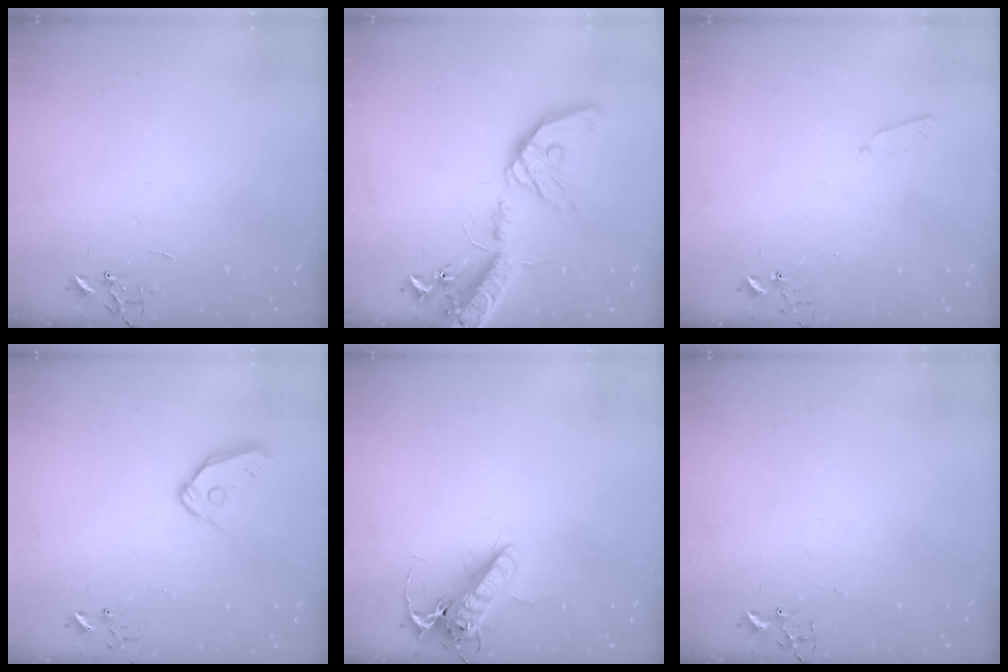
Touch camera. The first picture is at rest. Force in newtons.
{"total": 19.5, "press": 19.2, "slide": 3.6}
{"total": 3.7, "press": 3.6, "slide": 0.5}
{"total": 9.4, "press": 9.4, "slide": 0.7}
{"total": 13.8, "press": 13.6, "slide": 2.3}
{"total": 1.8, "press": 1.8, "slide": 0.2}